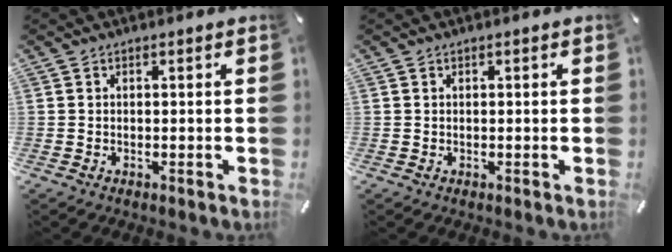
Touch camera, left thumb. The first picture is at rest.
{"total": 0.0}